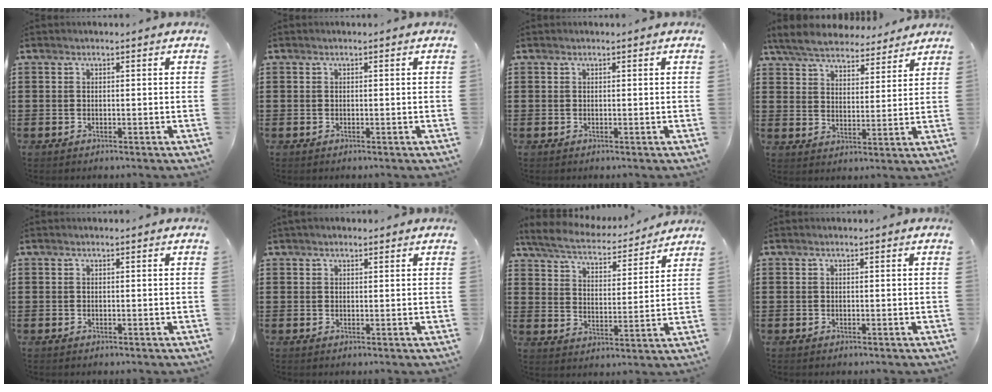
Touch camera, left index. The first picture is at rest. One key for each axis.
{"total": 0.0}
{"total": 0.0}
{"total": 6.3, "fx": 6.0, "fy": 1.1, "fz": 1.5, "tx": -0.058, "ty": -0.028, "tz": 0.107}
{"total": 0.0}
{"total": 1.0, "fx": 0.8, "fy": 0.4, "fz": 0.4, "tx": -0.009, "ty": 0.004, "tz": 0.016}
{"total": 5.4, "fx": 5.1, "fy": 0.5, "fz": 1.6, "tx": -0.058, "ty": -0.035, "tz": 0.083}
{"total": 0.0}